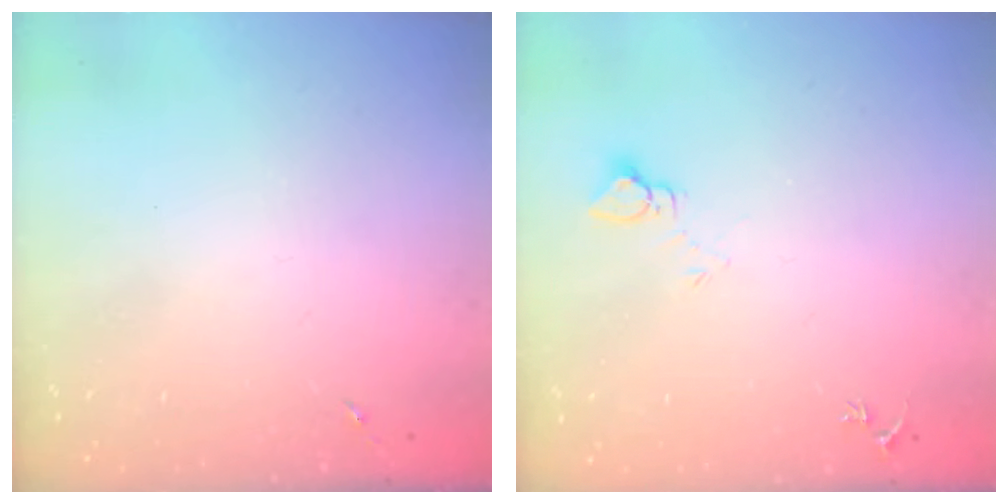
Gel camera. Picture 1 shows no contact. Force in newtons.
{"total": 3.7, "press": 3.7, "slide": 0.3}